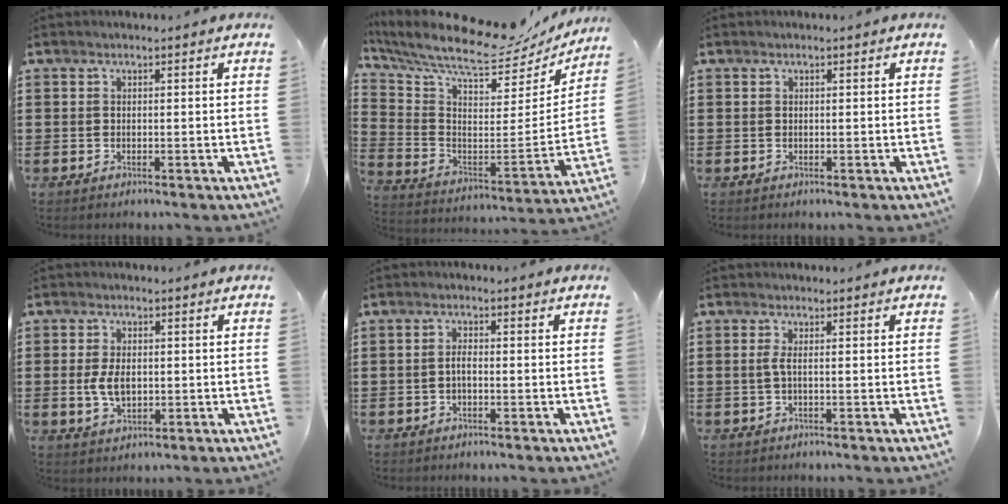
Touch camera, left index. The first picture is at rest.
{"total": 9.5, "force": [8.4, 1.5, 4.2], "torque": [-0.114, -0.073, 0.139]}
{"total": 0.0}
{"total": 4.6, "force": [-0.1, 2.7, 3.7], "torque": [-0.087, 0.002, -0.006]}
{"total": 1.8, "force": [-0.6, 0.5, 1.6], "torque": [-0.038, -0.001, -0.015]}
{"total": 1.6, "force": [-0.2, -0.1, 1.6], "torque": [-0.039, -0.005, -0.005]}